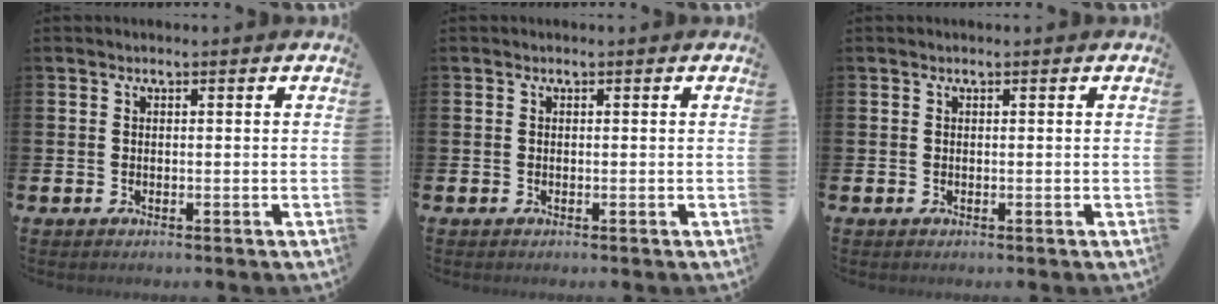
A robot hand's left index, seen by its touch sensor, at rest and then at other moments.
{"total": 0.0}
{"total": 0.0}